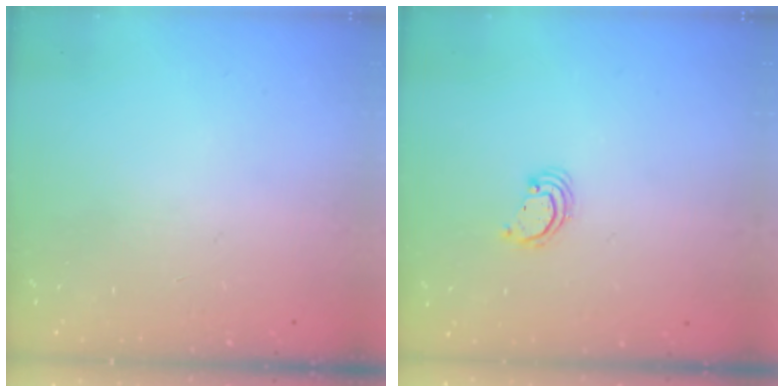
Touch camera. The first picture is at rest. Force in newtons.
{"total": 2.2, "press": 2.2, "slide": 0.2}